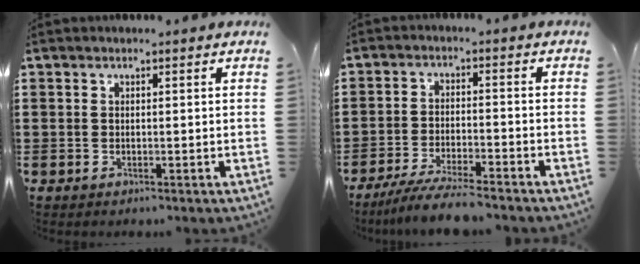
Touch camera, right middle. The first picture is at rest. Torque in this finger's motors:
{"motor_torque": [1.13, -0.66, 0.18, 0.08]}